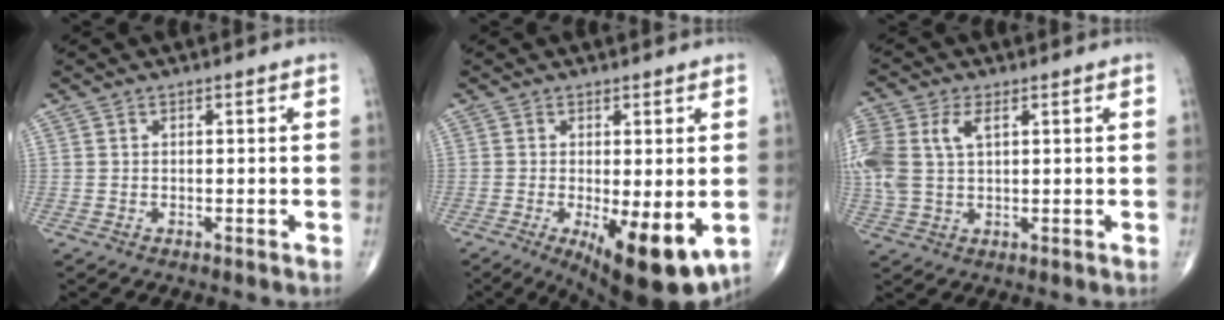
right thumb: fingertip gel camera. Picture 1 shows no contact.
{"total": 12.6, "force": [-3.6, 4.4, 11.3], "torque": [-0.158, -0.026, -0.041]}
{"total": 11.6, "force": [3.0, 6.7, 9.0], "torque": [-0.241, 0.015, 0.063]}